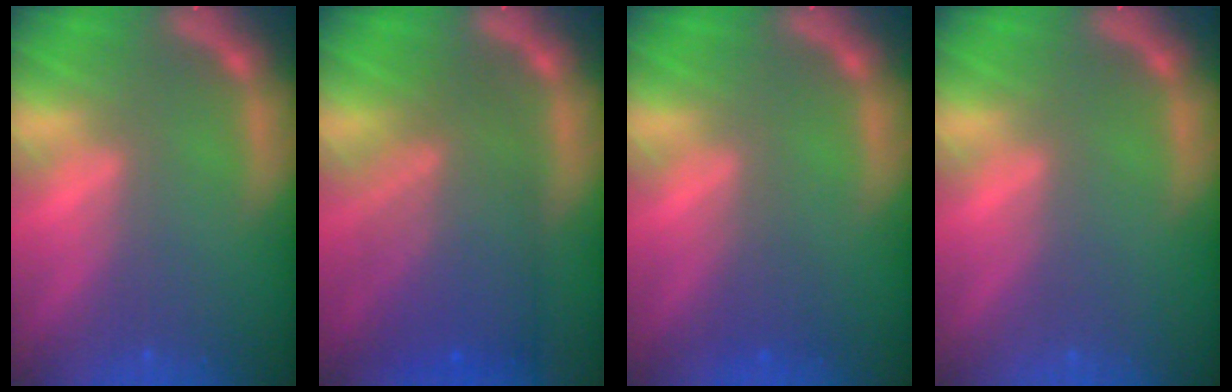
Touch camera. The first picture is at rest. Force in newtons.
{"total": 8.1}
{"total": 1.5}
{"total": 0.0}